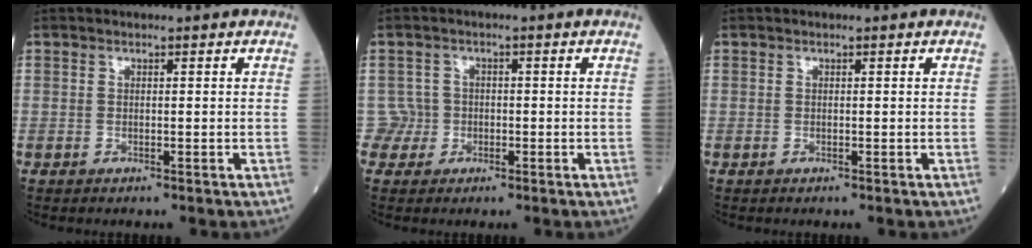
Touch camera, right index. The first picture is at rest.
{"total": 2.4, "force": [-0.7, 2.2, -0.5], "torque": [0.022, 0.011, -0.016]}
{"total": 0.0}